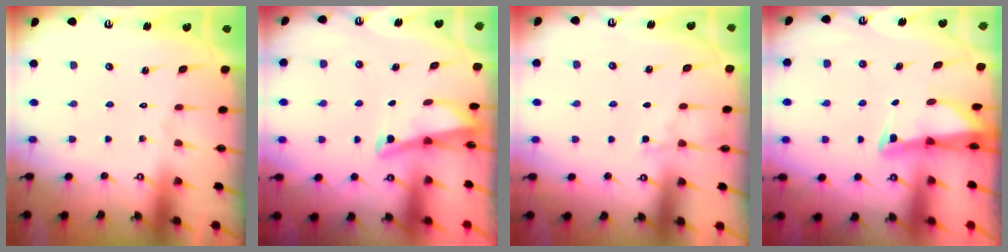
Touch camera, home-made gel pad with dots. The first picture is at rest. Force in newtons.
{"total": 3.0, "press": 3.0, "slide": 0.3}
{"total": 3.6, "press": 3.6, "slide": 0.5}
{"total": 2.4, "press": 2.4, "slide": 0.2}